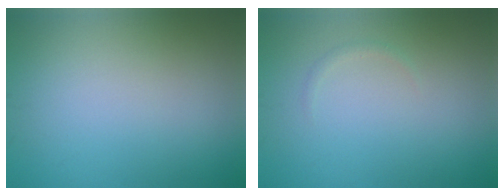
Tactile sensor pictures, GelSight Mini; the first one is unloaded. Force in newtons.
{"total": 0.6, "press": 0.6, "slide": 0.0}